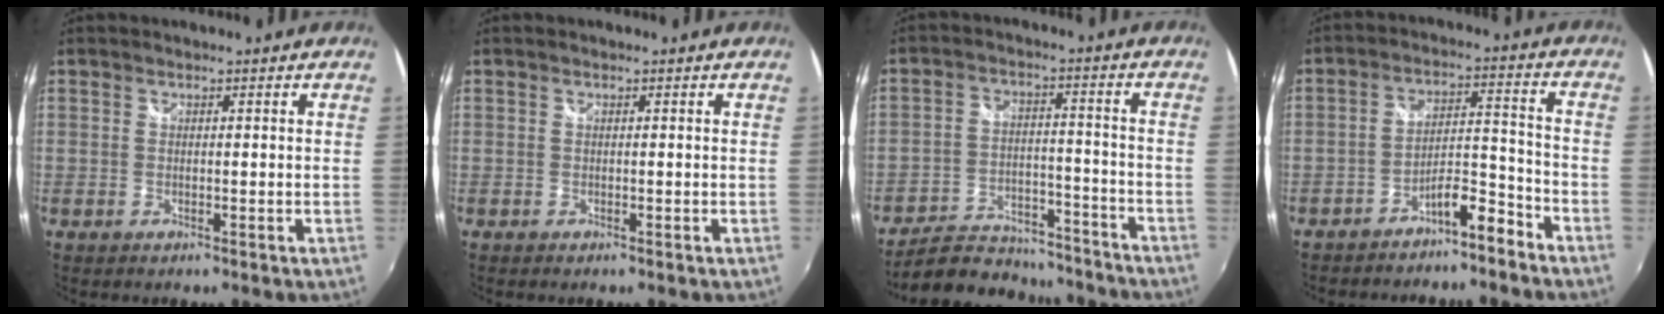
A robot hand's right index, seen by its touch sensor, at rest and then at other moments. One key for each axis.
{"total": 0.0}
{"total": 18.8, "fx": -16.5, "fy": 6.7, "fz": 6.1, "tx": -0.133, "ty": 0.016, "tz": -0.224}
{"total": 6.6, "fx": -5.7, "fy": 1.0, "fz": 3.2, "tx": -0.056, "ty": 0.022, "tz": -0.089}